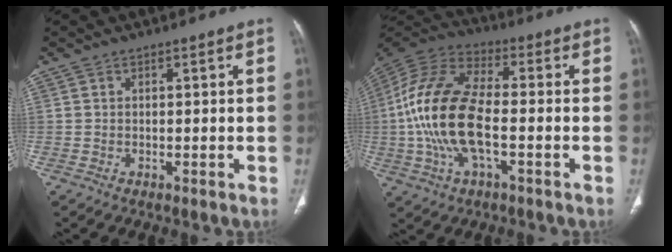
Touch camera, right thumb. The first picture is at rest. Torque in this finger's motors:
{"motor_torque": [2.54, 2.46, 2.60, -0.16, 0.68]}